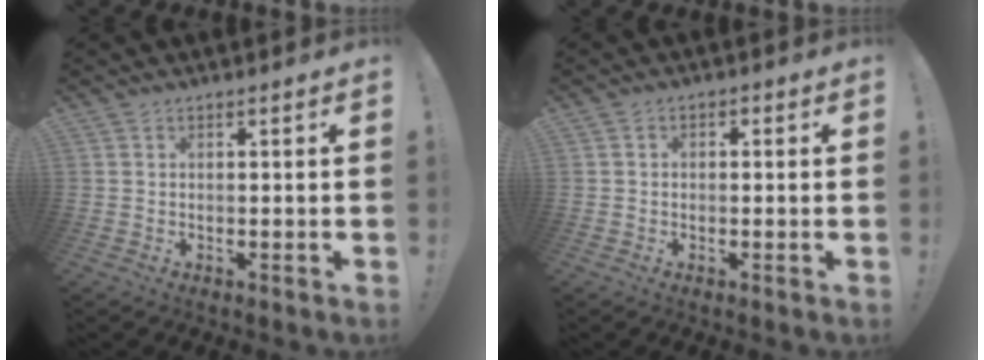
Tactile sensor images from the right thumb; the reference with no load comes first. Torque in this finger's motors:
{"motor_torque": [-0.21, 0.06, -0.19, 0.21, 0.04]}